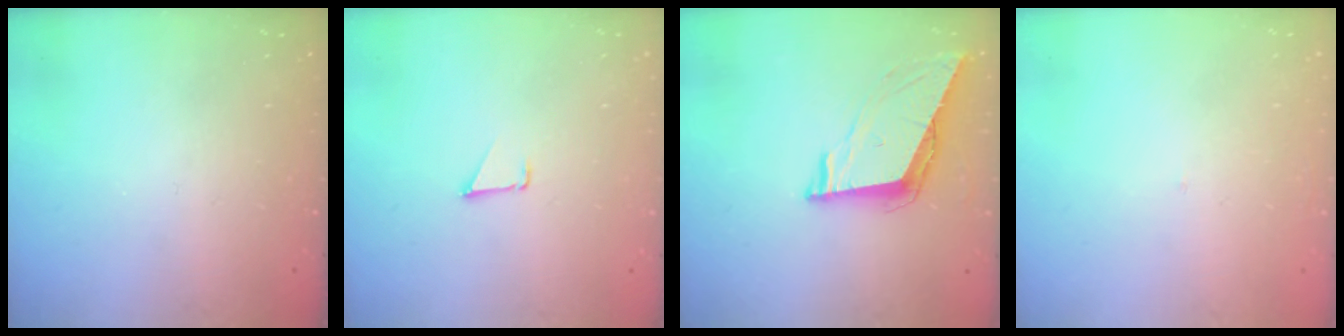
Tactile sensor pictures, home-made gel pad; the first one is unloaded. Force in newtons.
{"total": 0.9, "press": 0.9, "slide": 0.1}
{"total": 7.5, "press": 7.5, "slide": 0.5}
{"total": 1.7, "press": 1.6, "slide": 0.1}